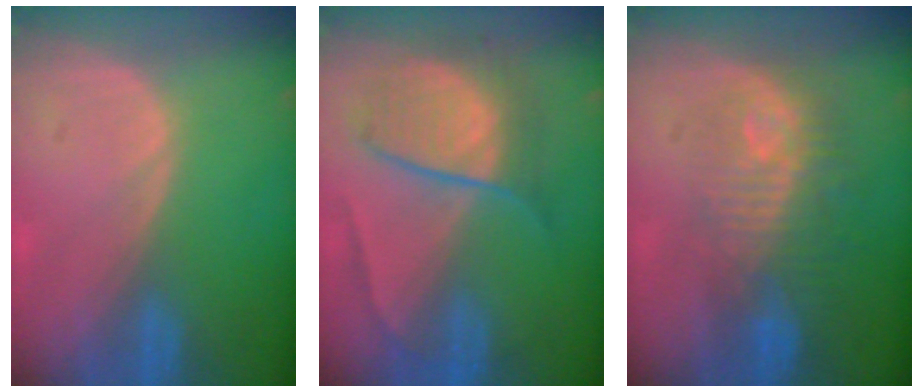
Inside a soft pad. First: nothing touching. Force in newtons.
{"total": 7.6, "press": 7.6, "slide": 0.3}
{"total": 9.8, "press": 8.9, "slide": 4.1}